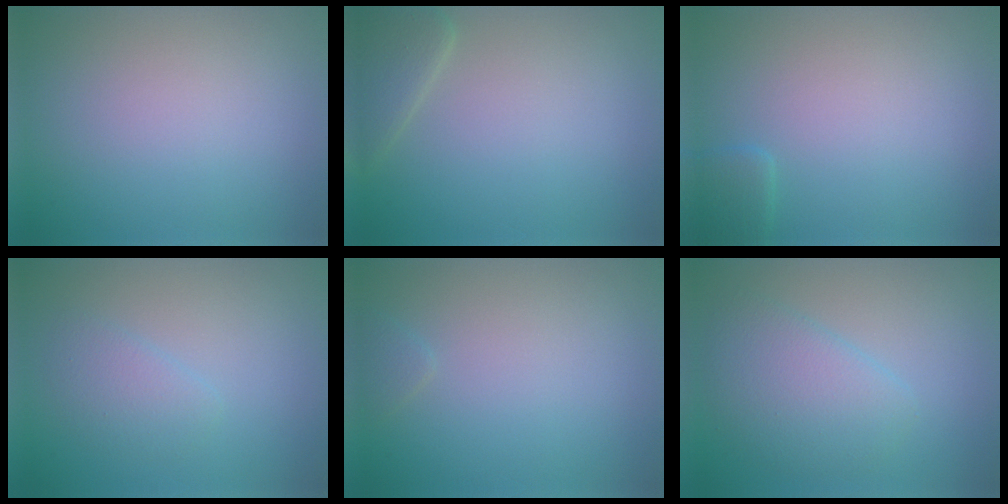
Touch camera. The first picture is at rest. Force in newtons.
{"total": 2.6, "press": 2.6, "slide": 0.2}
{"total": 1.3, "press": 1.3, "slide": 0.2}
{"total": 1.8, "press": 1.8, "slide": 0.1}
{"total": 0.7, "press": 0.7, "slide": 0.1}
{"total": 4.0, "press": 4.0, "slide": 0.2}